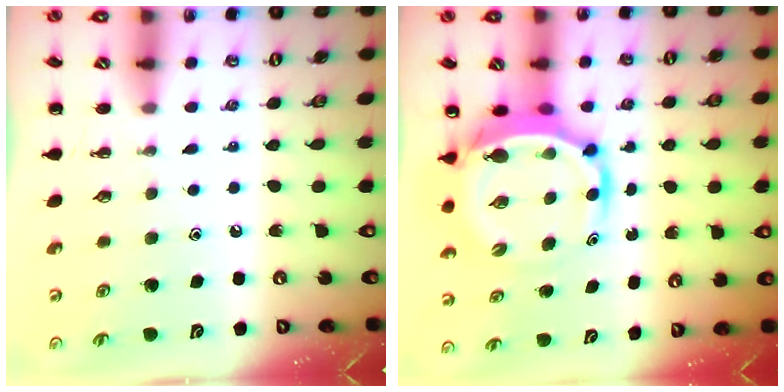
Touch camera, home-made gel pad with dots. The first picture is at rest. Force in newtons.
{"total": 7.0, "press": 6.7, "slide": 2.1}